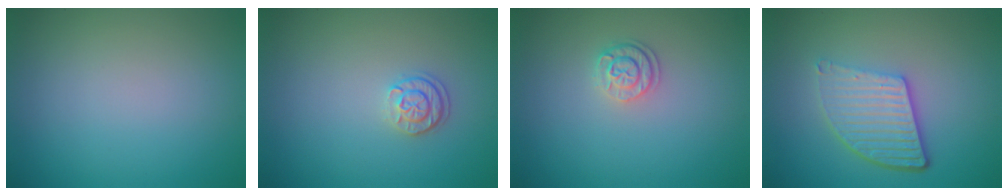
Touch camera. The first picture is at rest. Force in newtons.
{"total": 1.7, "press": 1.6, "slide": 0.7}
{"total": 1.9, "press": 1.7, "slide": 0.9}
{"total": 5.2, "press": 3.8, "slide": 3.6}